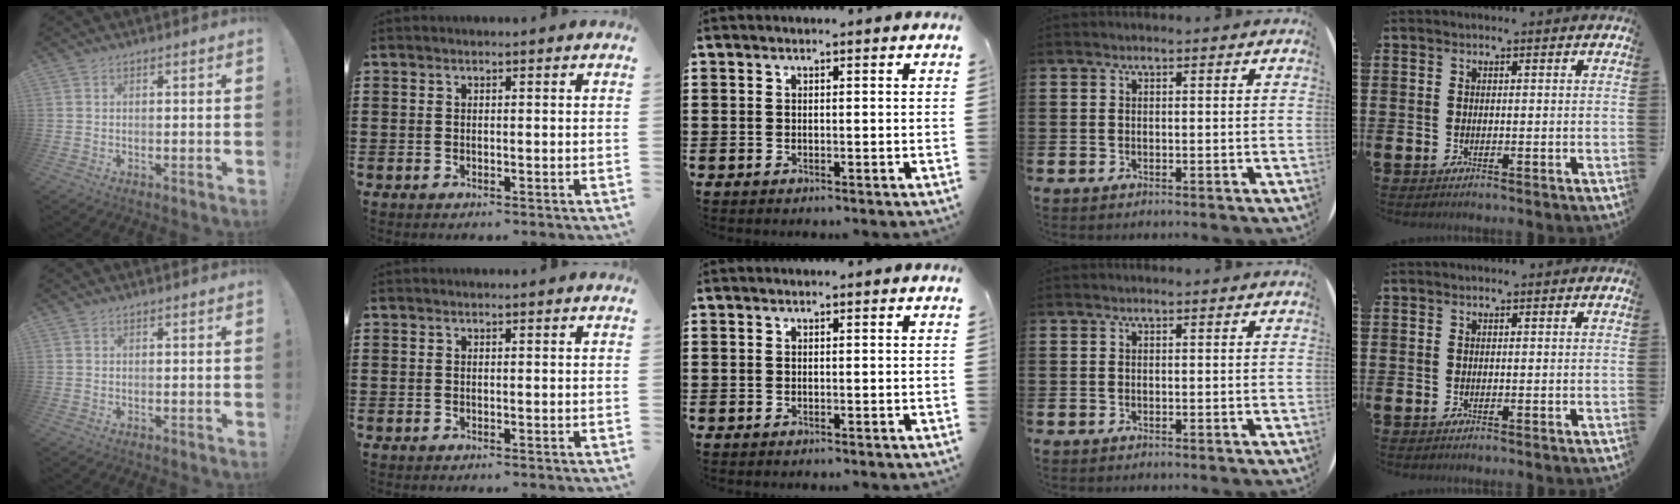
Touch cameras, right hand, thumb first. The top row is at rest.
{}